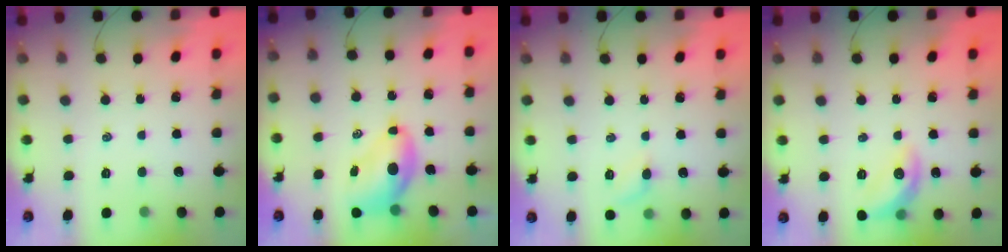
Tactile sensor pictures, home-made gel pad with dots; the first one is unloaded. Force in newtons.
{"total": 7.7, "press": 7.3, "slide": 2.2}
{"total": 6.0, "press": 5.9, "slide": 1.1}
{"total": 11.1, "press": 11.1, "slide": 0.4}